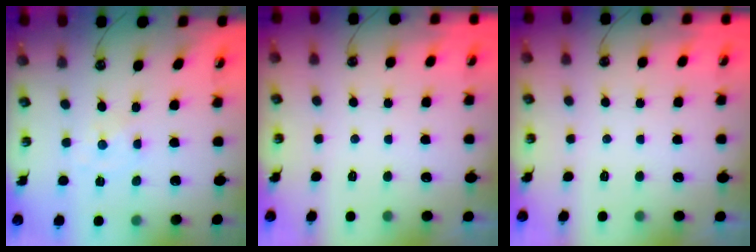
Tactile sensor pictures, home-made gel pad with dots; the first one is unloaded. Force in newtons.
{"total": 0.0}
{"total": 0.0}